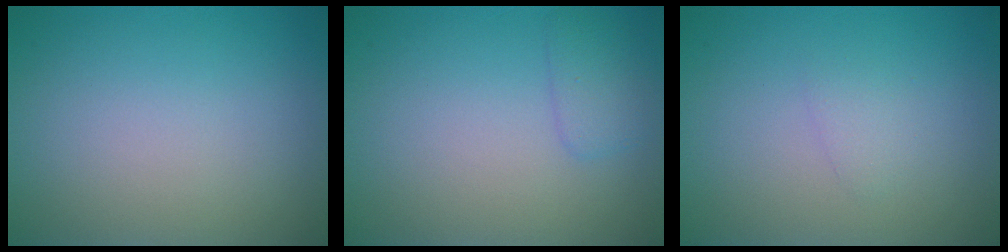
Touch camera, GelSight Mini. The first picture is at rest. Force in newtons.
{"total": 1.6, "press": 1.6, "slide": 0.1}
{"total": 0.9, "press": 0.9, "slide": 0.0}